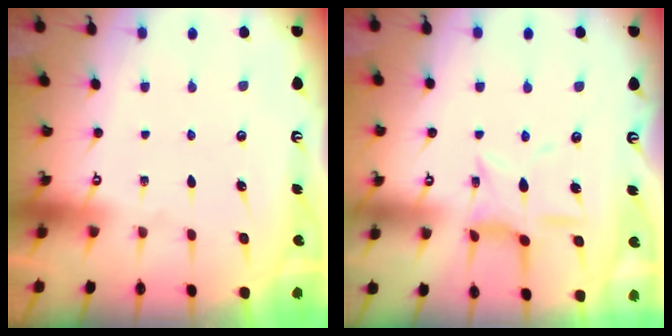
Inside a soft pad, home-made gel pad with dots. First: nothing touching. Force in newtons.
{"total": 9.2, "press": 9.2, "slide": 0.7}